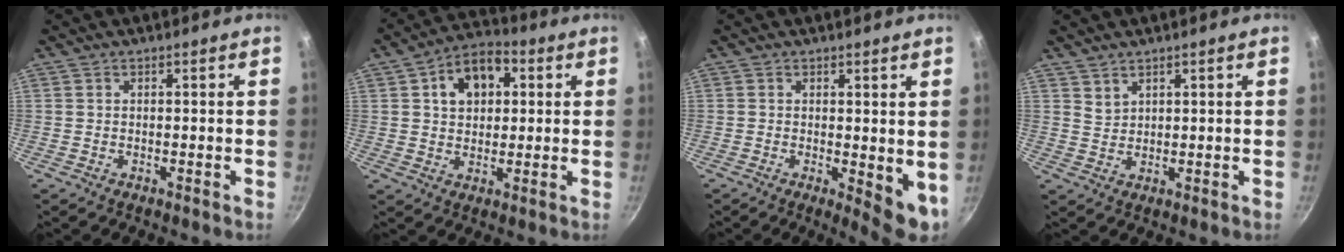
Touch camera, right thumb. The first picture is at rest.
{"total": 10.9, "force": [3.1, 7.6, 7.1], "torque": [-0.079, 0.012, 0.038]}
{"total": 6.1, "force": [0.3, 2.4, 5.6], "torque": [-0.065, -0.013, 0.009]}
{"total": 2.1, "force": [1.8, 1.0, 0.5], "torque": [-0.005, -0.006, 0.040]}